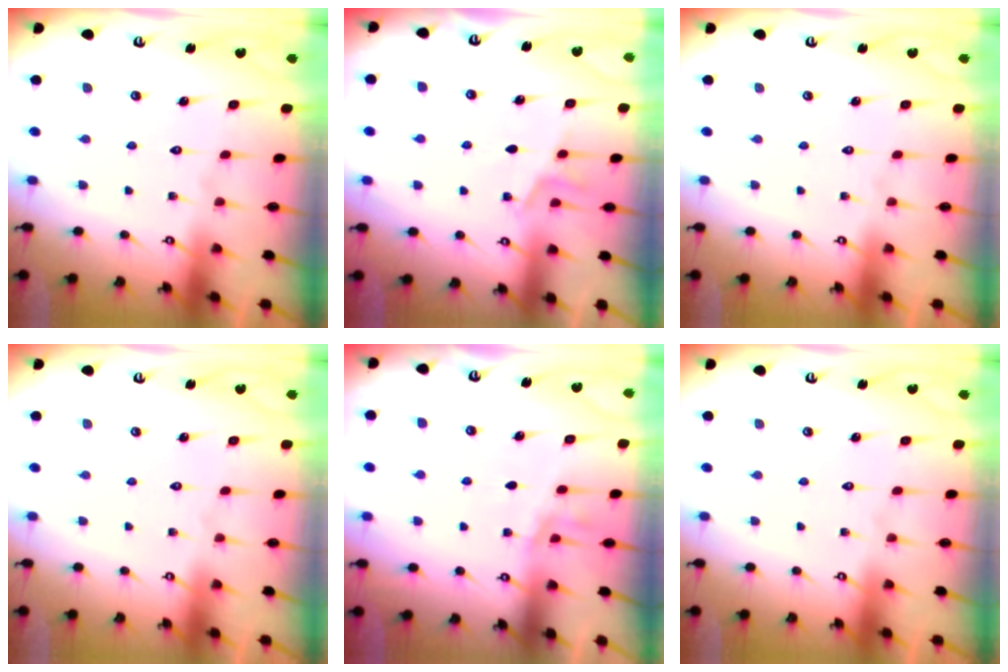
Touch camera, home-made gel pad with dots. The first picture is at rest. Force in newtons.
{"total": 5.7, "press": 5.2, "slide": 2.3}
{"total": 0.0}
{"total": 0.0}
{"total": 4.6, "press": 3.9, "slide": 2.5}
{"total": 0.0}